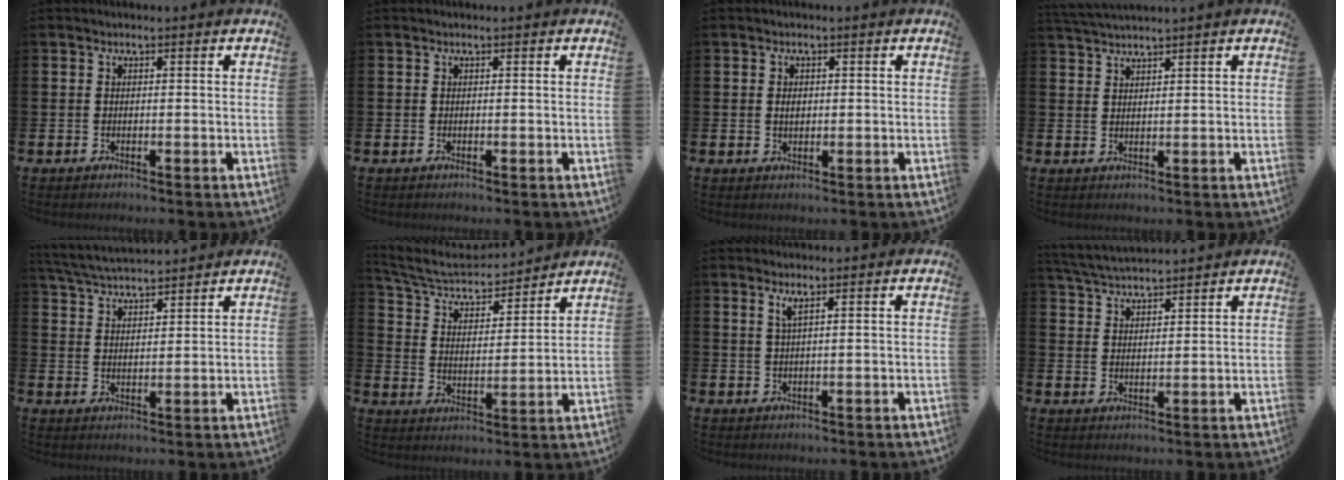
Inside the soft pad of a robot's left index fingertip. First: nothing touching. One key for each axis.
{"total": 0.0}
{"total": 1.8, "fx": 0.2, "fy": 1.0, "fz": 1.4, "tx": -0.021, "ty": 0.003, "tz": 0.000}
{"total": 2.2, "fx": 2.2, "fy": -0.3, "fz": 0.2, "tx": -0.014, "ty": -0.004, "tz": 0.042}
{"total": 4.7, "fx": 4.6, "fy": 0.6, "fz": 0.7, "tx": -0.035, "ty": -0.021, "tz": 0.085}
{"total": 6.8, "fx": 6.3, "fy": 1.8, "fz": 1.7, "tx": -0.072, "ty": -0.047, "tz": 0.108}
{"total": 1.6, "fx": 1.0, "fy": -0.1, "fz": 1.2, "tx": -0.032, "ty": 0.002, "tz": 0.017}
{"total": 4.3, "fx": 4.3, "fy": 0.5, "fz": 0.6, "tx": -0.032, "ty": -0.020, "tz": 0.077}